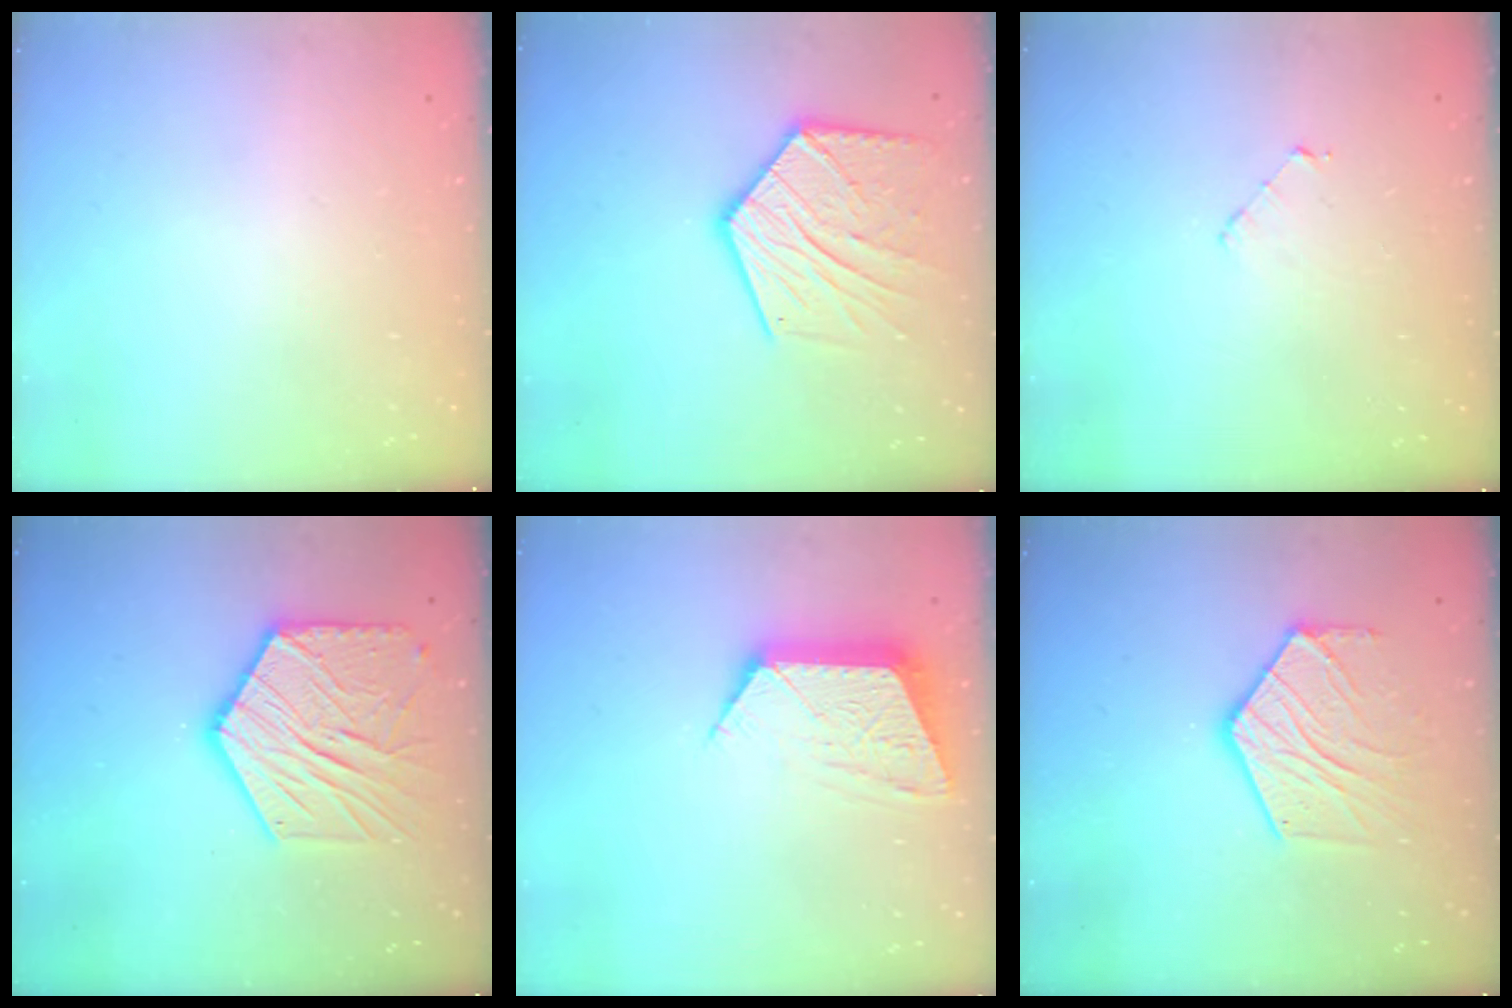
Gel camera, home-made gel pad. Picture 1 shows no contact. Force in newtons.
{"total": 17.6, "press": 17.6, "slide": 1.0}
{"total": 3.0, "press": 3.0, "slide": 0.3}
{"total": 18.2, "press": 18.1, "slide": 1.6}
{"total": 10.5, "press": 10.5, "slide": 0.7}
{"total": 14.0, "press": 13.9, "slide": 1.0}